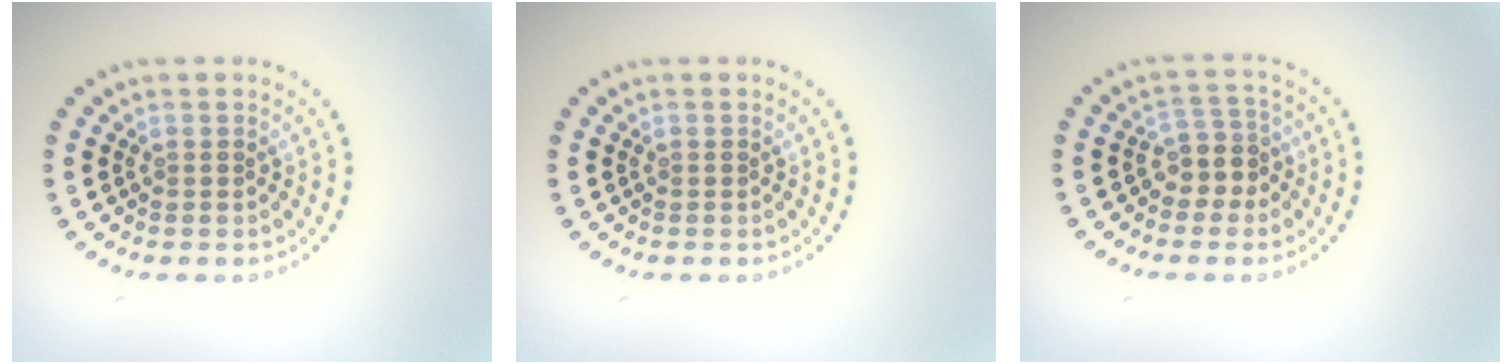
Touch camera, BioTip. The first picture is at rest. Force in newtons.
{"total": 0.0}
{"total": 2.8, "press": 2.2, "slide": 1.6}